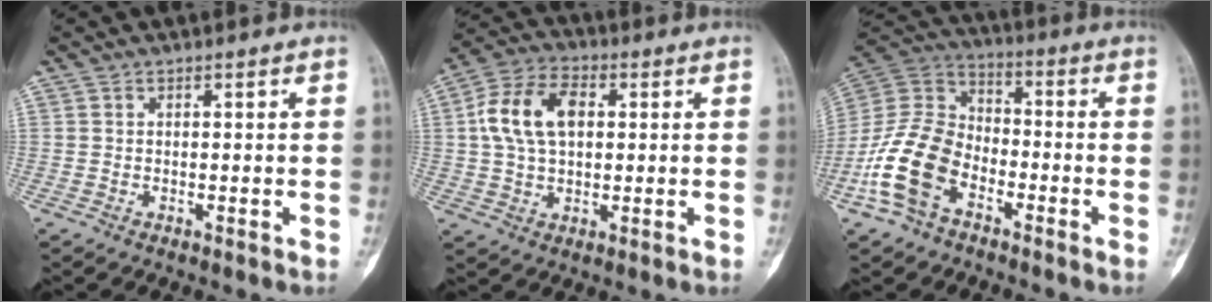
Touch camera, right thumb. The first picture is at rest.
{"total": 11.9, "force": [2.0, 7.4, 9.1], "torque": [-0.171, 0.019, 0.031]}
{"total": 15.2, "force": [-6.7, 9.8, 9.5], "torque": [-0.188, 0.050, -0.141]}